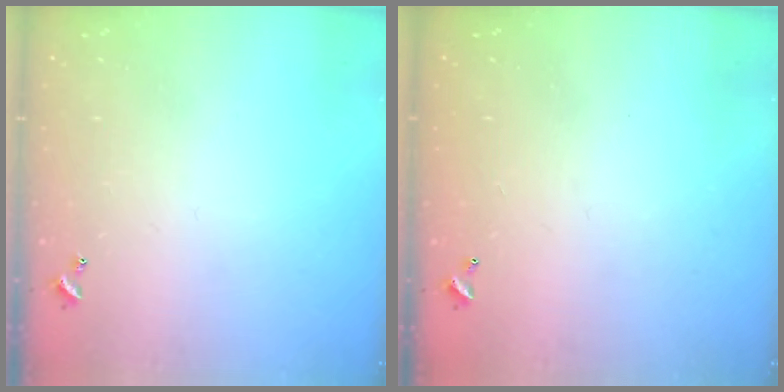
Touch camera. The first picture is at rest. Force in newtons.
{"total": 2.8, "press": 2.8, "slide": 0.1}